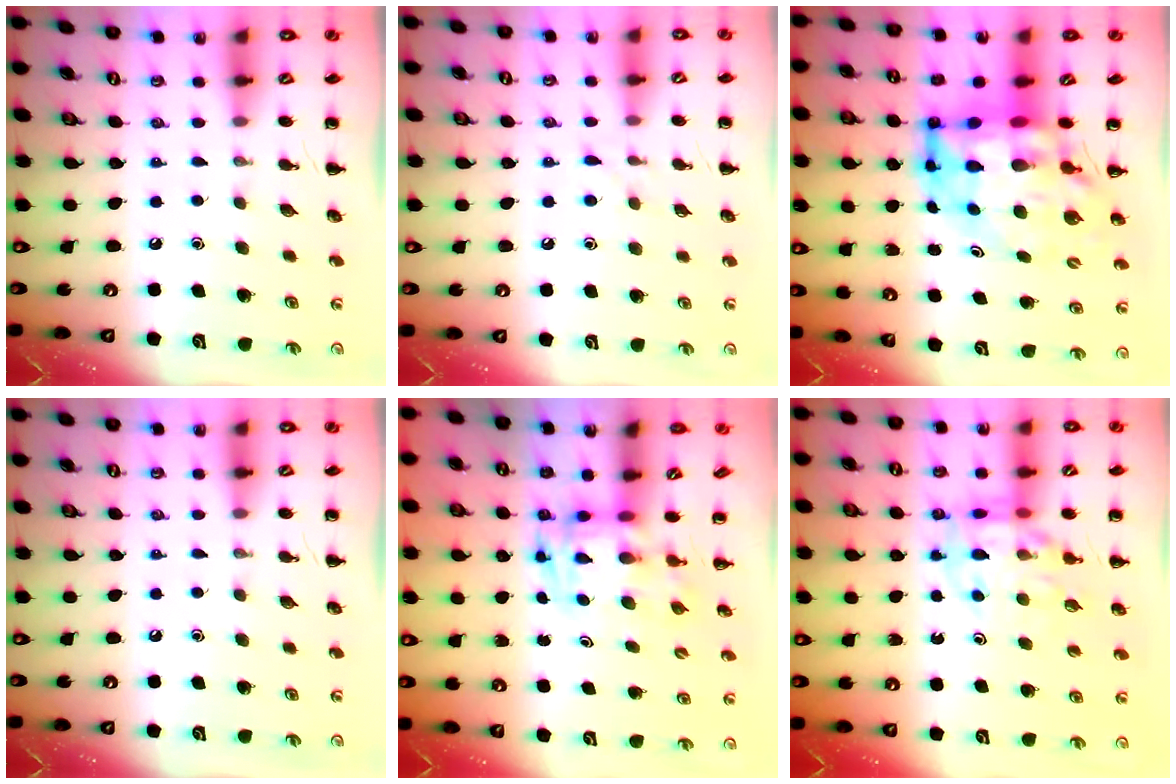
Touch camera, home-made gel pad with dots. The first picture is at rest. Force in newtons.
{"total": 5.4, "press": 5.1, "slide": 1.9}
{"total": 11.8, "press": 11.3, "slide": 3.2}
{"total": 0.0}
{"total": 3.4, "press": 3.4, "slide": 0.6}
{"total": 11.6, "press": 11.1, "slide": 3.5}